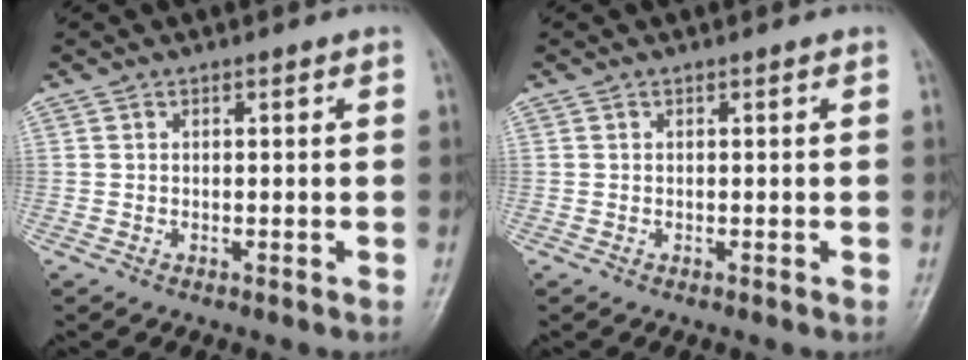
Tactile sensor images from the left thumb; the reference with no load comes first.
{"total": 0.0}